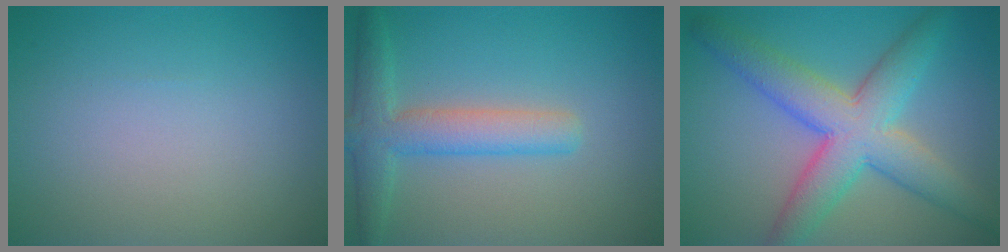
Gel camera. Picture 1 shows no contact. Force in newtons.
{"total": 4.4, "press": 4.4, "slide": 0.3}
{"total": 7.7, "press": 7.7, "slide": 0.2}